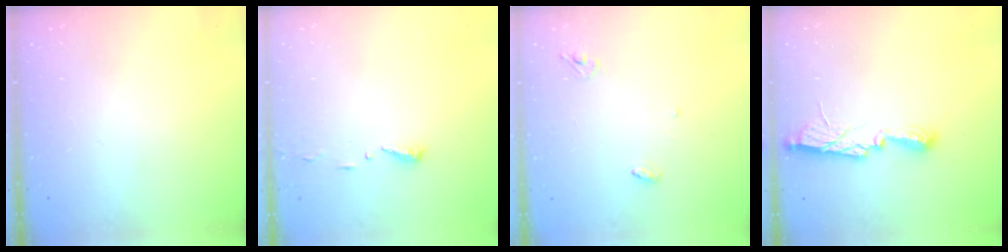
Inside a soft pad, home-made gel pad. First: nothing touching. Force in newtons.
{"total": 4.7, "press": 4.7, "slide": 0.5}
{"total": 3.7, "press": 3.6, "slide": 0.3}
{"total": 9.7, "press": 9.7, "slide": 0.9}